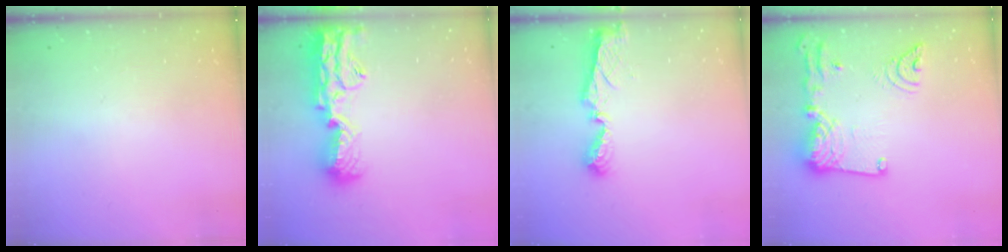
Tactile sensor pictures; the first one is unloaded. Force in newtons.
{"total": 18.1, "press": 17.4, "slide": 5.2}
{"total": 7.8, "press": 7.8, "slide": 0.5}
{"total": 20.1, "press": 19.9, "slide": 2.3}